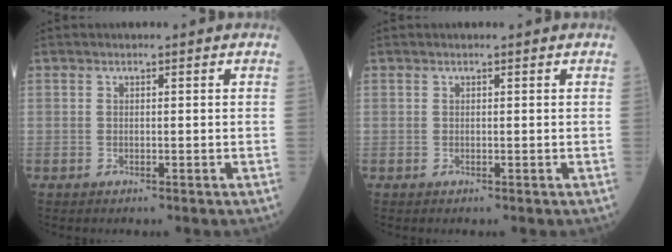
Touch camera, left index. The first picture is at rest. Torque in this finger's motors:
{"motor_torque": [-0.12, 0.02, -0.02, -0.02]}